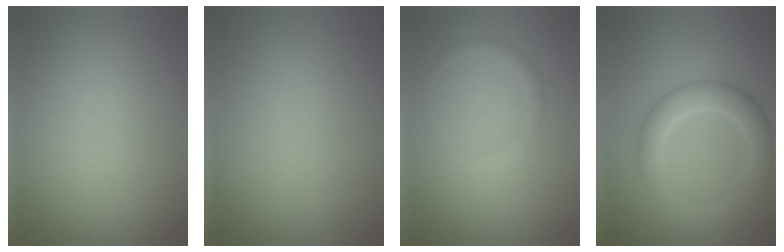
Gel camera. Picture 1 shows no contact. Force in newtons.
{"total": 0.0}
{"total": 1.0, "press": 1.0, "slide": 0.0}
{"total": 4.3, "press": 4.3, "slide": 0.2}